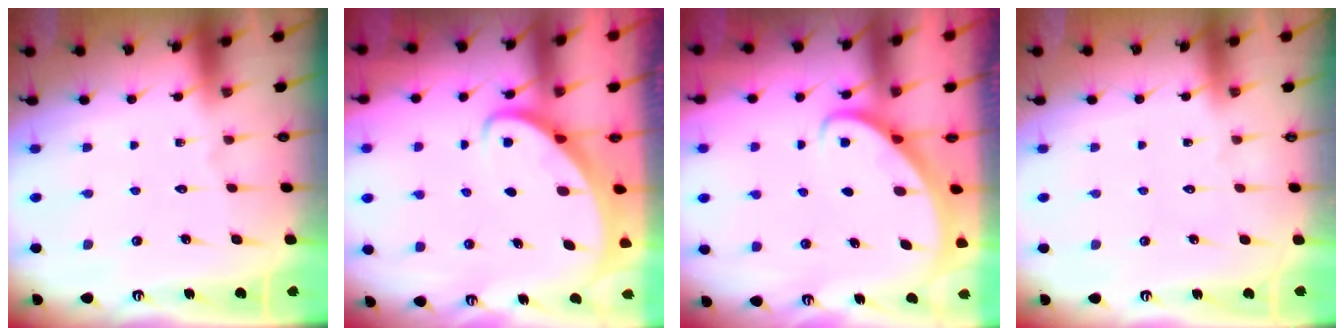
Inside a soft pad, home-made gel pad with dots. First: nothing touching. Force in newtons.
{"total": 2.6, "press": 2.6, "slide": 0.3}
{"total": 2.7, "press": 2.7, "slide": 0.2}
{"total": 0.0}